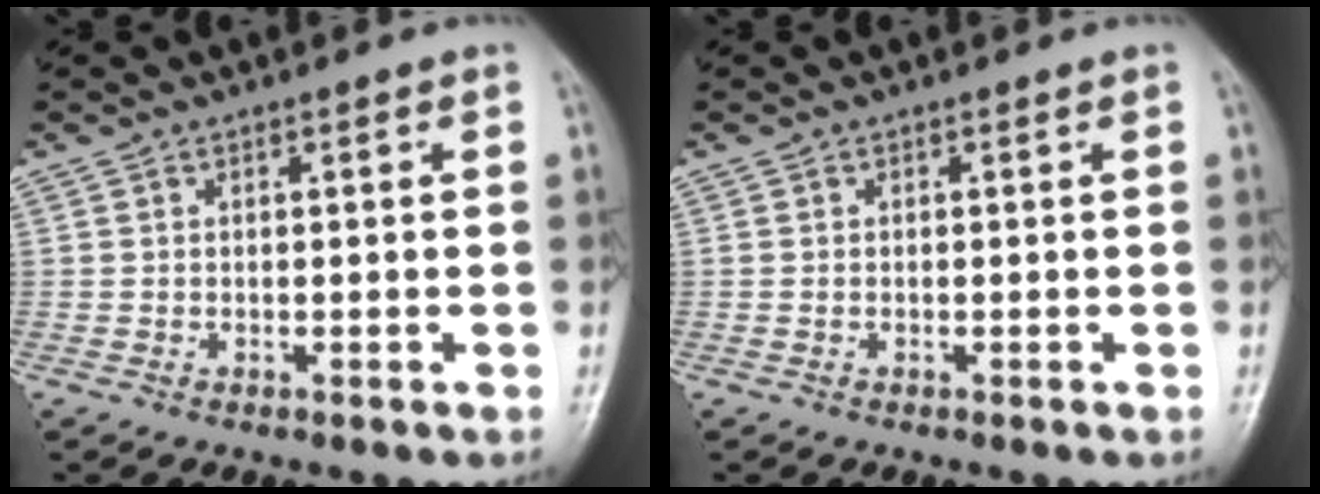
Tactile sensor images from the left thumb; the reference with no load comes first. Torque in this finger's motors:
{"motor_torque": [-0.02, 0.02, -0.09, -0.08, 0.00]}